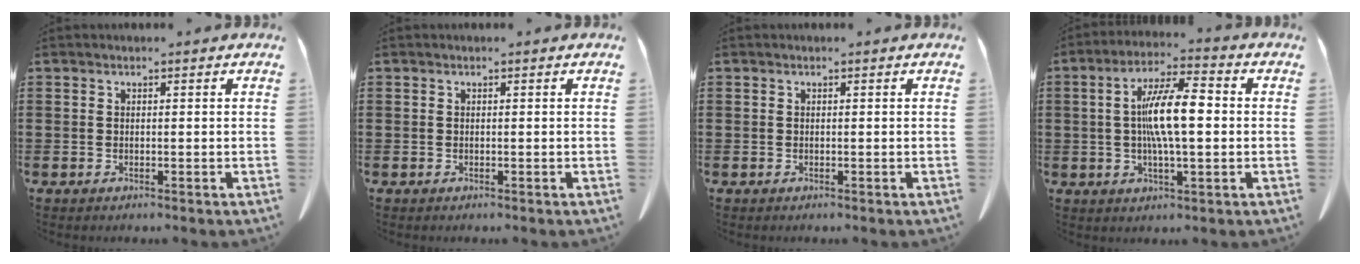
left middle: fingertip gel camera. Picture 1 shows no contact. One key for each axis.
{"total": 0.0}
{"total": 0.0}
{"total": 10.0, "fx": 0.3, "fy": 2.5, "fz": 9.7, "tx": -0.195, "ty": 0.001, "tz": -0.003}